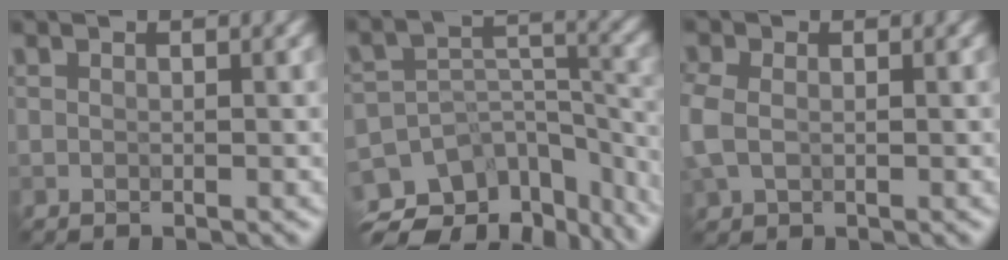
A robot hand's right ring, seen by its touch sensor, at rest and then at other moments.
{"total": 13.9, "force": [-10.6, 7.4, 5.0], "torque": [-0.094, -0.006, -0.119]}
{"total": 2.4, "force": [-0.2, 1.9, 1.5], "torque": [-0.047, 0.002, -0.013]}